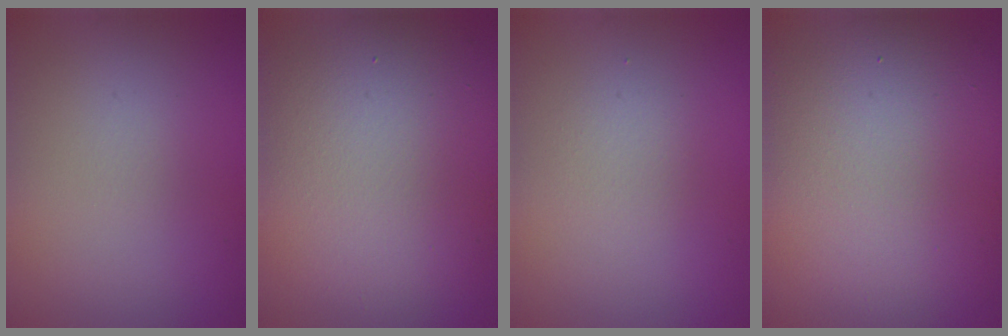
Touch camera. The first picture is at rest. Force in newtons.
{"total": 12.3, "press": 12.3, "slide": 0.6}
{"total": 1.3, "press": 1.3, "slide": 0.1}
{"total": 14.1, "press": 14.1, "slide": 1.2}